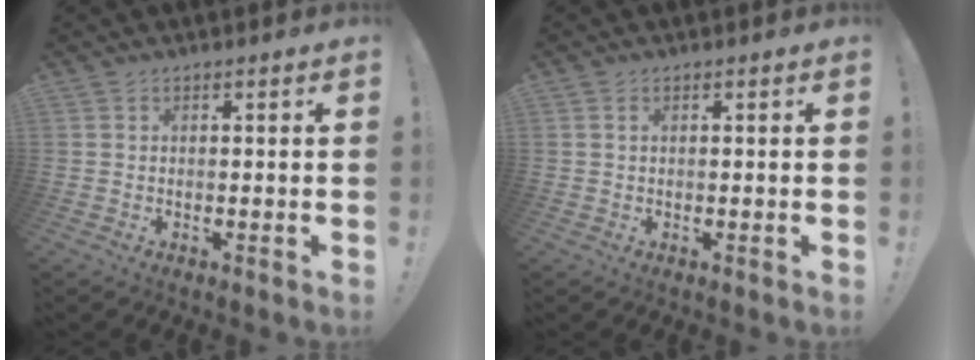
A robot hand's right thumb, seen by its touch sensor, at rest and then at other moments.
{"total": 0.8, "force": [0.4, 0.2, 0.6], "torque": [-0.012, 0.001, 0.007]}